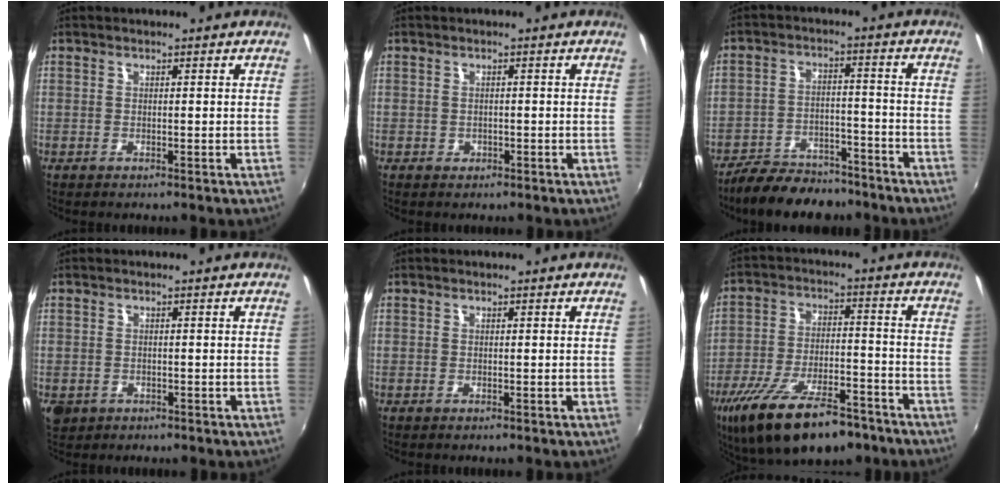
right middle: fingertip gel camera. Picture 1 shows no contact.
{"total": 1.2, "force": [-0.5, 1.1, 0.2], "torque": [-0.004, -0.003, -0.003]}
{"total": 12.7, "force": [-10.7, 4.8, 4.8], "torque": [-0.110, 0.002, -0.158]}
{"total": 4.0, "force": [-1.3, 3.2, 1.9], "torque": [-0.041, -0.009, -0.017]}
{"total": 0.0}
{"total": 20.4, "force": [-14.2, 7.6, 12.4], "torque": [-0.242, -0.036, -0.224]}